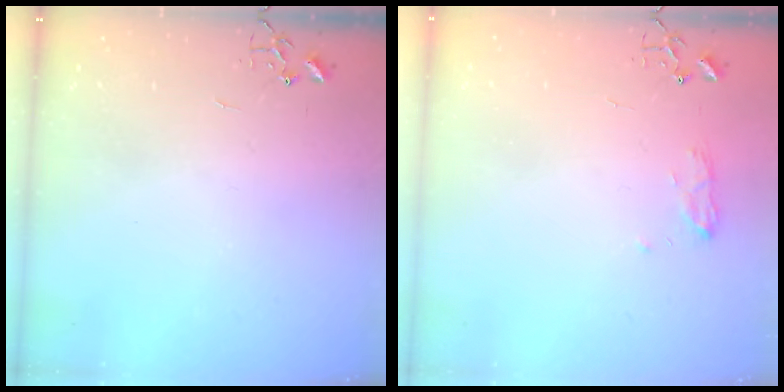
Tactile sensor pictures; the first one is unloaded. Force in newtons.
{"total": 8.0, "press": 8.0, "slide": 0.8}